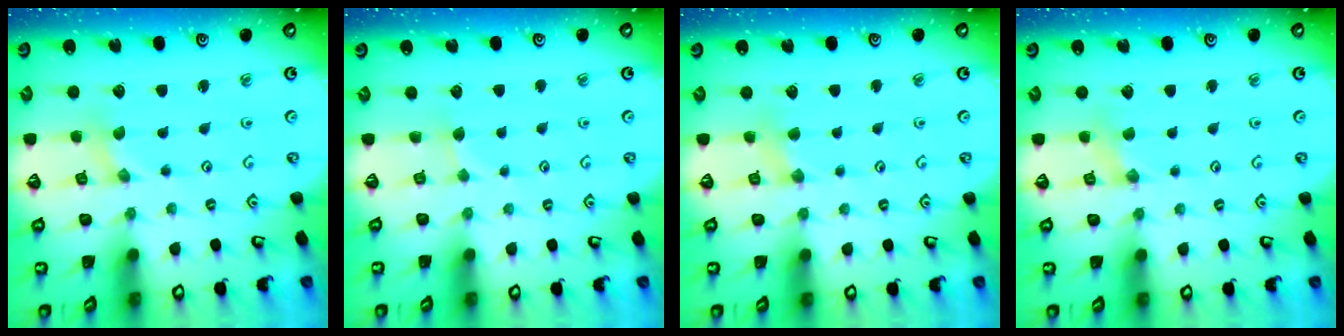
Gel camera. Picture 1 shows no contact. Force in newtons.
{"total": 1.3, "press": 1.3, "slide": 0.2}
{"total": 2.9, "press": 2.9, "slide": 0.6}
{"total": 2.1, "press": 2.1, "slide": 0.4}